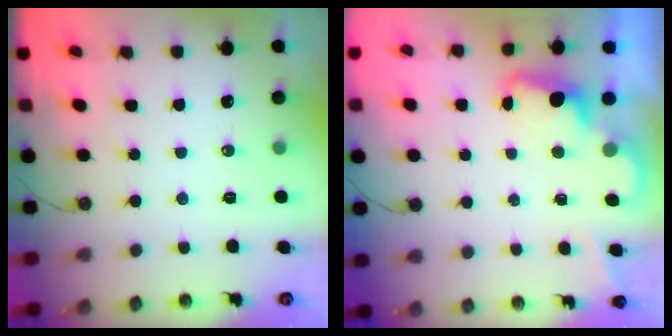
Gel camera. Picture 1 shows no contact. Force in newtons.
{"total": 2.4, "press": 2.4, "slide": 0.5}